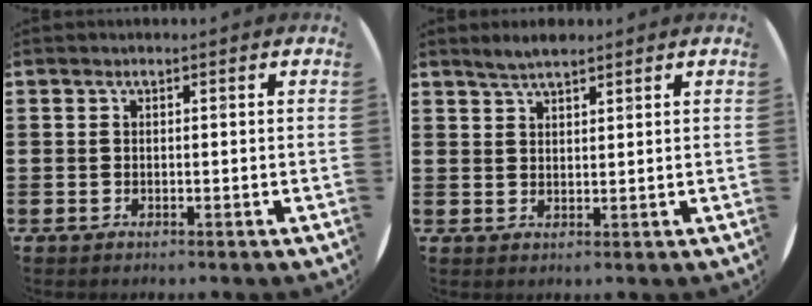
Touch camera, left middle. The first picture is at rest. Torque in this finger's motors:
{"motor_torque": [0.18, -0.17, 0.04, 0.02]}